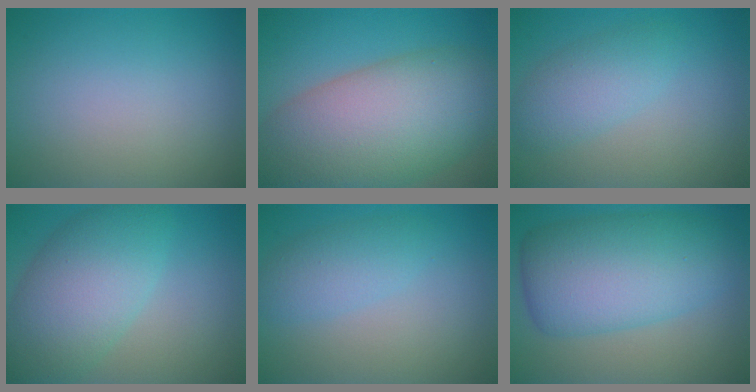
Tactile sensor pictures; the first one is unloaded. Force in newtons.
{"total": 13.4, "press": 13.4, "slide": 0.5}
{"total": 3.1, "press": 3.1, "slide": 0.2}
{"total": 7.6, "press": 7.6, "slide": 0.4}
{"total": 2.8, "press": 2.8, "slide": 0.1}
{"total": 9.3, "press": 9.3, "slide": 0.1}